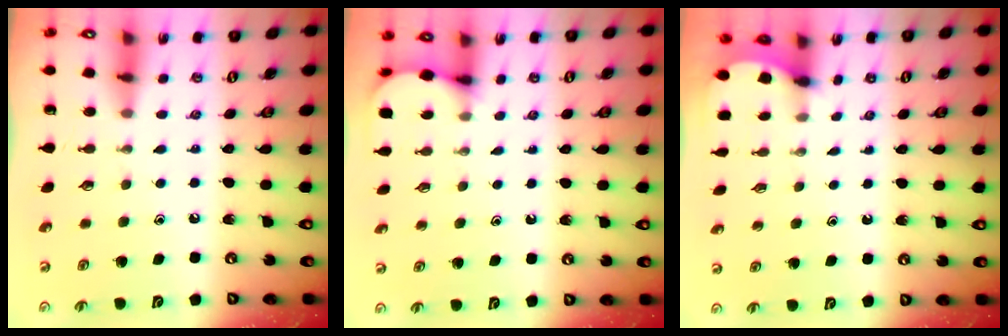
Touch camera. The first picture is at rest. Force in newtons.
{"total": 2.9, "press": 2.9, "slide": 0.3}
{"total": 1.0, "press": 0.9, "slide": 0.1}